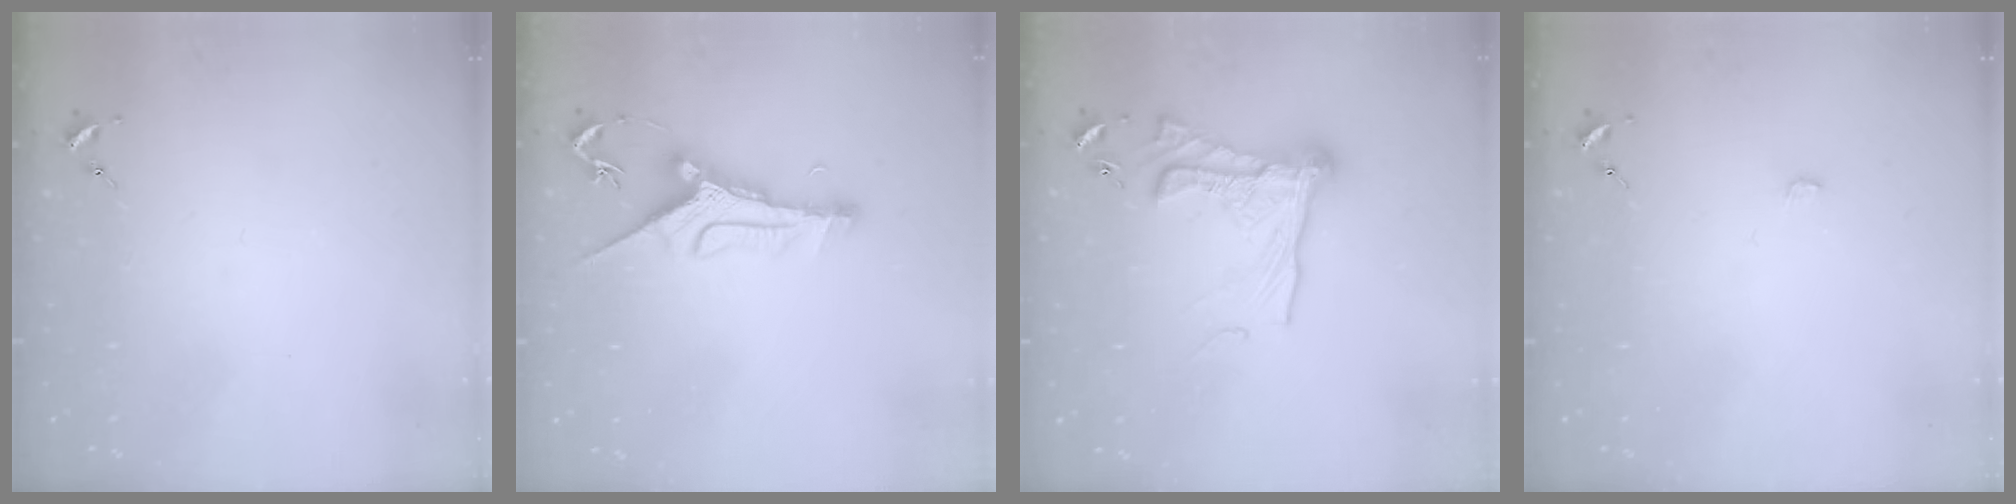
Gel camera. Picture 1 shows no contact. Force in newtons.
{"total": 12.0, "press": 12.0, "slide": 0.6}
{"total": 16.5, "press": 16.4, "slide": 1.5}
{"total": 0.8, "press": 0.8, "slide": 0.1}